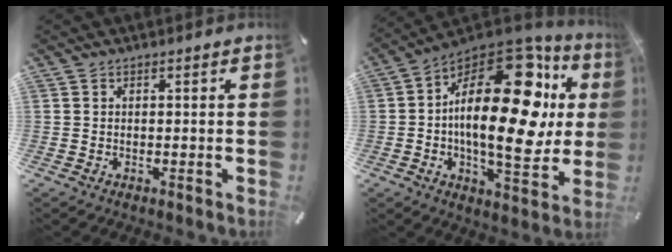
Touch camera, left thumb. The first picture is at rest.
{"total": 30.1, "force": [5.3, 14.4, 25.9], "torque": [-0.417, -0.041, 0.093]}